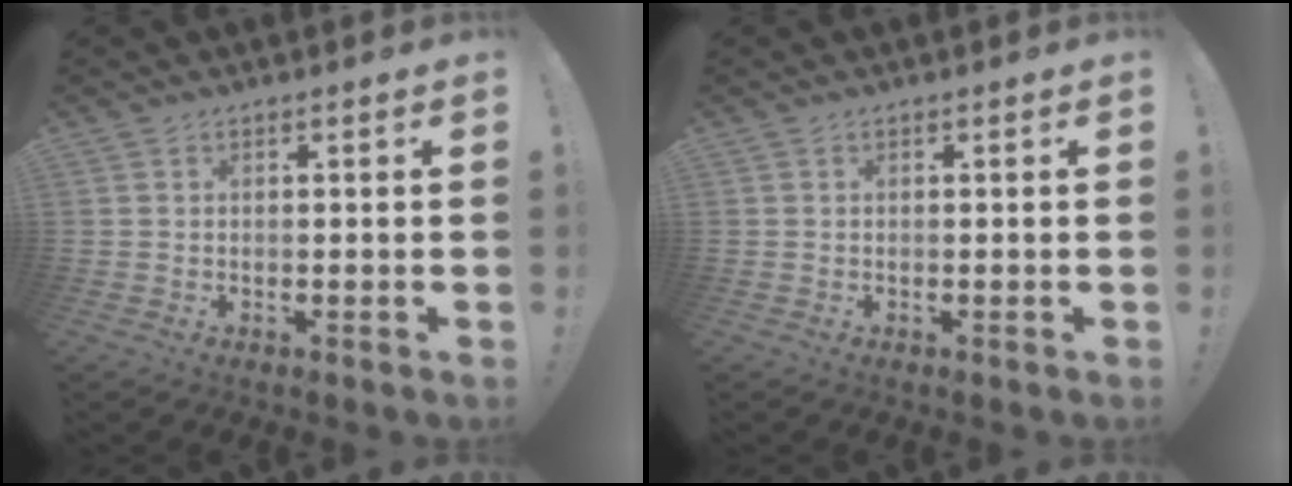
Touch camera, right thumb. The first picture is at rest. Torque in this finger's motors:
{"motor_torque": [-0.01, 0.00, 0.01, -0.04, 0.02]}